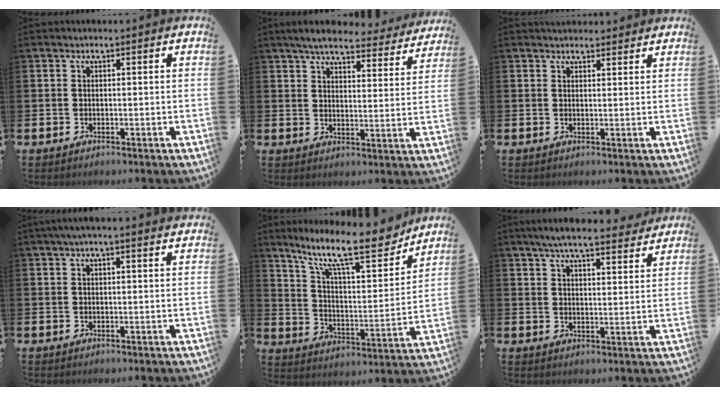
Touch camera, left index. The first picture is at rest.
{"total": 6.0, "force": [5.6, 0.9, 2.1], "torque": [-0.051, -0.029, 0.094]}
{"total": 2.5, "force": [2.4, 0.7, -0.1], "torque": [0.006, -0.009, 0.042]}
{"total": 2.0, "force": [1.4, 0.1, 1.4], "torque": [-0.029, 0.004, 0.025]}
{"total": 14.8, "force": [11.7, 3.4, 8.4], "torque": [-0.167, -0.069, 0.196]}
{"total": 6.6, "force": [6.2, 0.8, 2.3], "torque": [-0.053, -0.028, 0.109]}